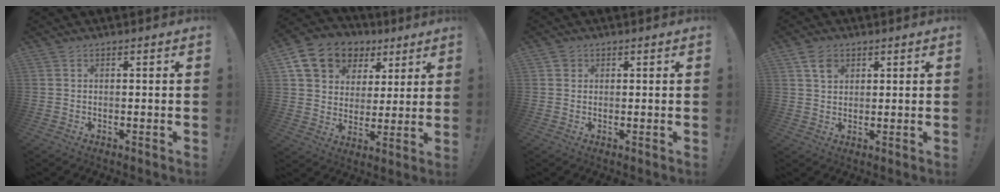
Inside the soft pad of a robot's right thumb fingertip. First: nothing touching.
{"total": 14.5, "force": [7.6, 10.8, 5.8], "torque": [-0.094, -0.034, 0.151]}
{"total": 1.5, "force": [0.8, 1.2, 0.4], "torque": [-0.001, -0.001, 0.014]}
{"total": 5.0, "force": [2.7, 3.7, 2.1], "torque": [-0.025, -0.006, 0.048]}